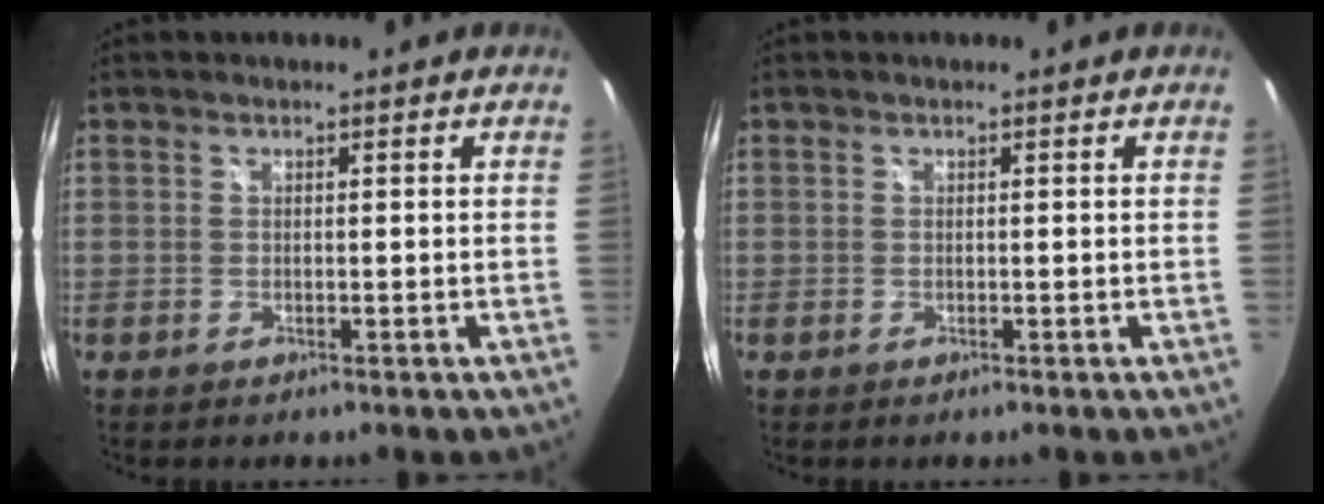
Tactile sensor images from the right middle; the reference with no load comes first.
{"total": 0.0}